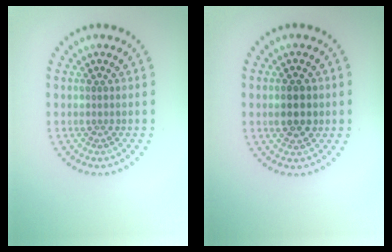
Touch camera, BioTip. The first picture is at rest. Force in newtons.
{"total": 2.7, "press": 2.7, "slide": 0.2}